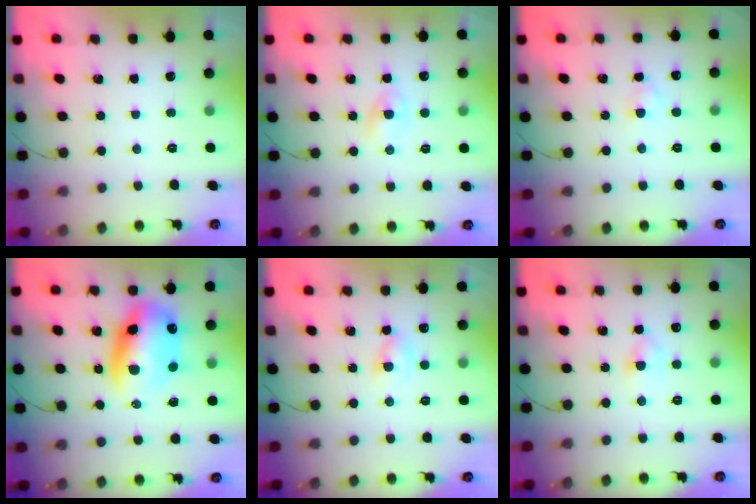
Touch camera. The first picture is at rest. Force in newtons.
{"total": 1.8, "press": 1.5, "slide": 0.9}
{"total": 2.6, "press": 2.4, "slide": 1.1}
{"total": 12.2, "press": 11.9, "slide": 2.8}
{"total": 2.3, "press": 2.1, "slide": 1.0}
{"total": 3.7, "press": 3.5, "slide": 1.3}